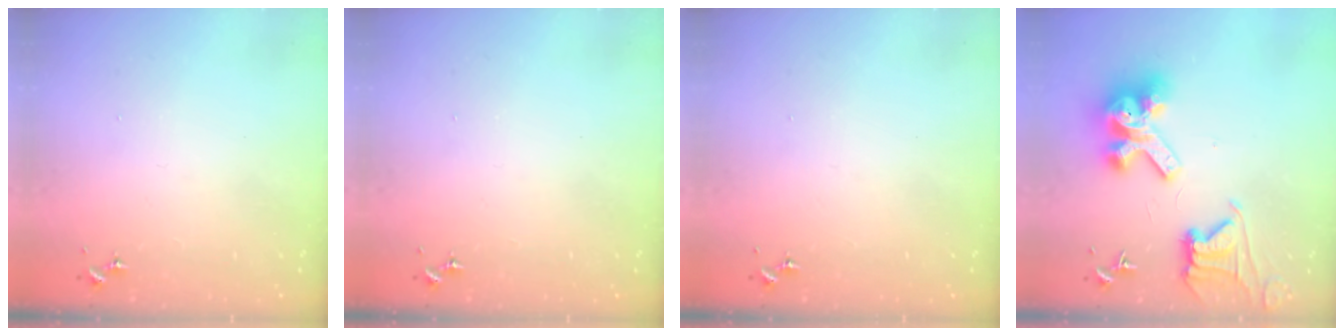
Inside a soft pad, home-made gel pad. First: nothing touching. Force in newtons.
{"total": 0.0}
{"total": 0.0}
{"total": 16.2, "press": 16.2, "slide": 1.7}